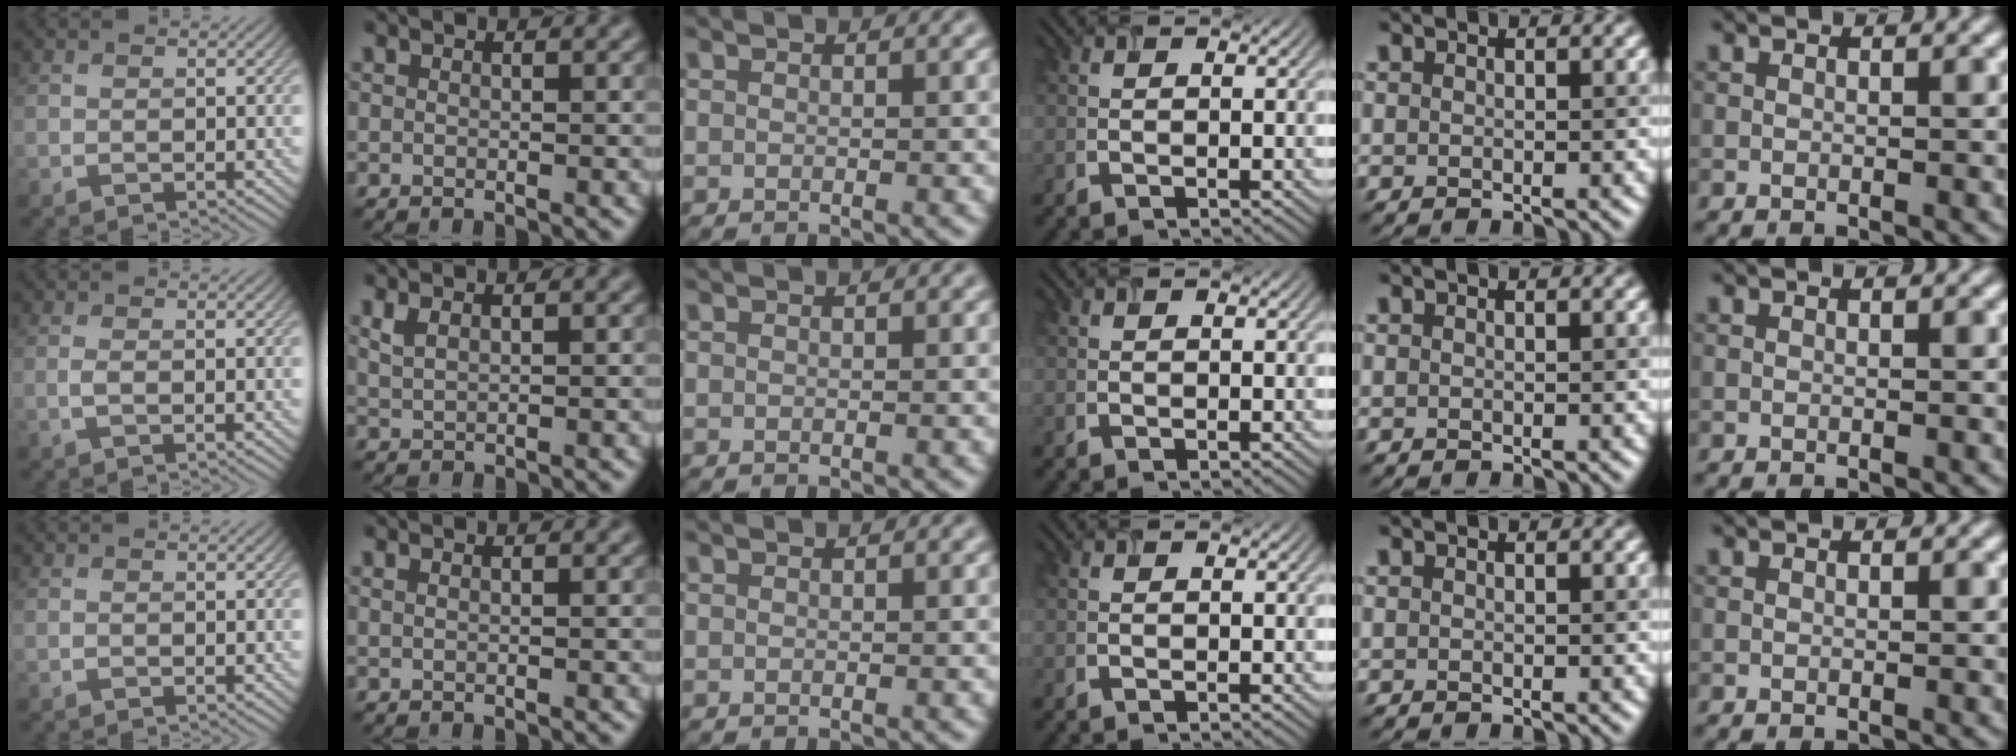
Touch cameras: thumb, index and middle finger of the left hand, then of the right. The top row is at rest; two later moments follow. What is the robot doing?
{"motion": "insert", "object": "airpods case & airpods"}